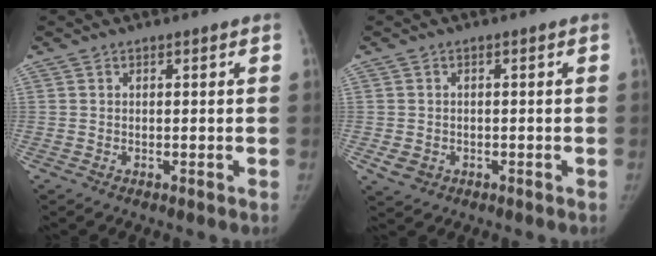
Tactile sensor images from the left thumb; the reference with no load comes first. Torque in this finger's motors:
{"motor_torque": [-0.04, 0.06, 0.42, -0.12, 0.00]}